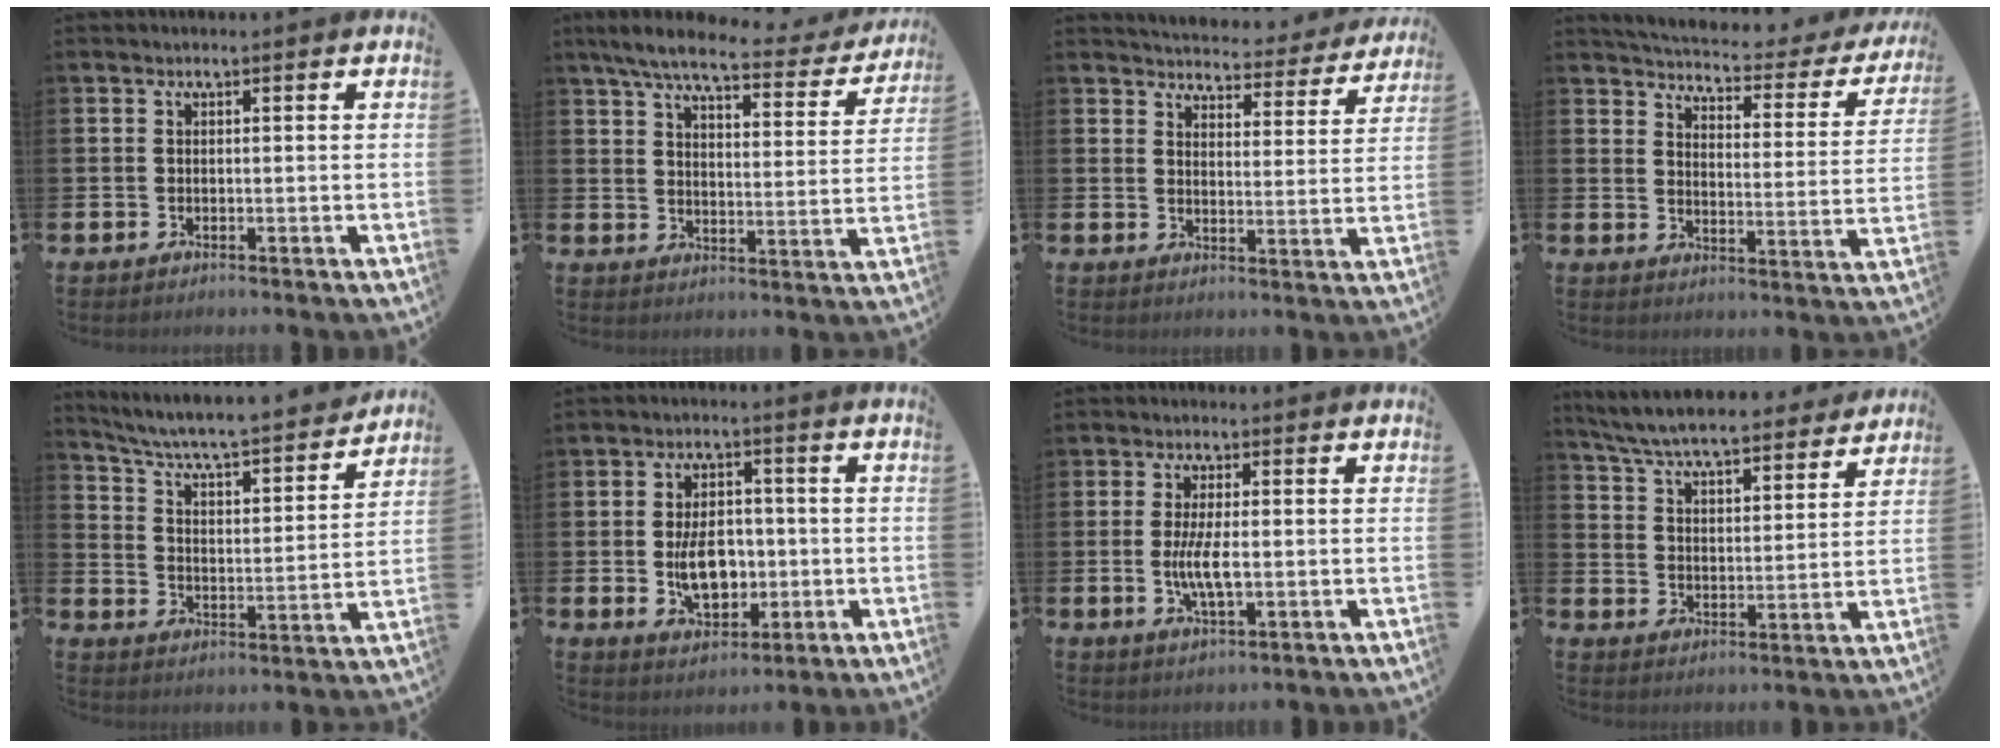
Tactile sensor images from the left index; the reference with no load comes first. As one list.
[{"total": 7.3, "force": [6.1, 1.5, 3.7], "torque": [-0.083, -0.037, 0.097]}, {"total": 4.8, "force": [4.7, 0.9, 0.3], "torque": [-0.018, -0.041, 0.079]}, {"total": 4.7, "force": [4.4, 0.9, 1.3], "torque": [-0.047, -0.036, 0.069]}, {"total": 6.3, "force": [5.9, 0.5, 2.4], "torque": [-0.078, -0.050, 0.094]}, {"total": 6.8, "force": [-0.8, 4.4, 5.2], "torque": [-0.086, 0.005, -0.019]}, {"total": 4.8, "force": [-0.3, 1.6, 4.5], "torque": [-0.088, 0.000, -0.009]}, {"total": 7.2, "force": [6.9, 0.9, 1.8], "torque": [-0.068, -0.047, 0.121]}]